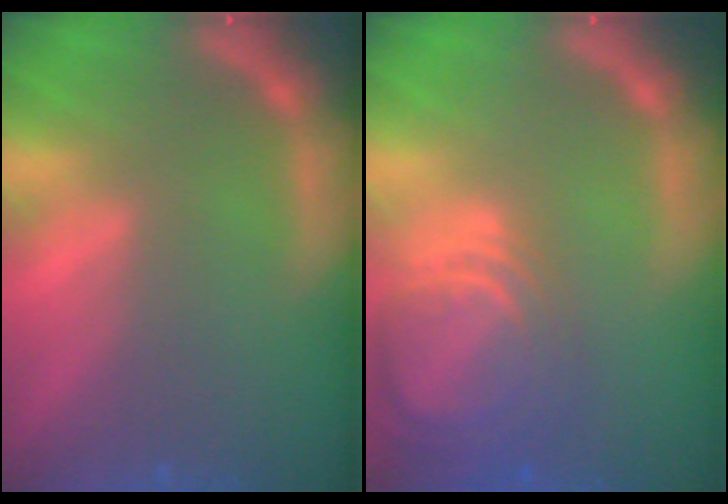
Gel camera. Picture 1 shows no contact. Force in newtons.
{"total": 7.5}